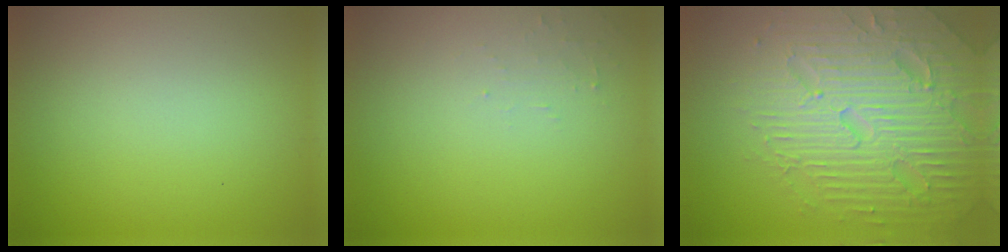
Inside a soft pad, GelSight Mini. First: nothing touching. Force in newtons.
{"total": 1.1, "press": 1.1, "slide": 0.2}
{"total": 7.4, "press": 7.3, "slide": 1.6}